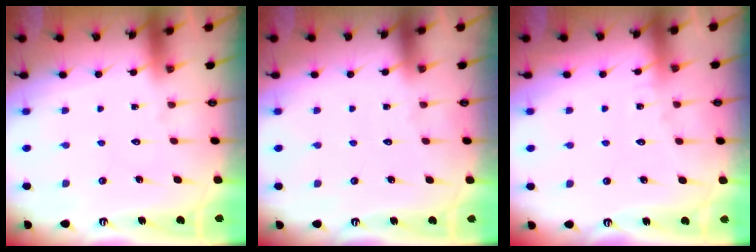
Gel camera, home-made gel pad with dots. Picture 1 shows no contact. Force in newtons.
{"total": 0.0}
{"total": 3.7, "press": 3.7, "slide": 0.5}